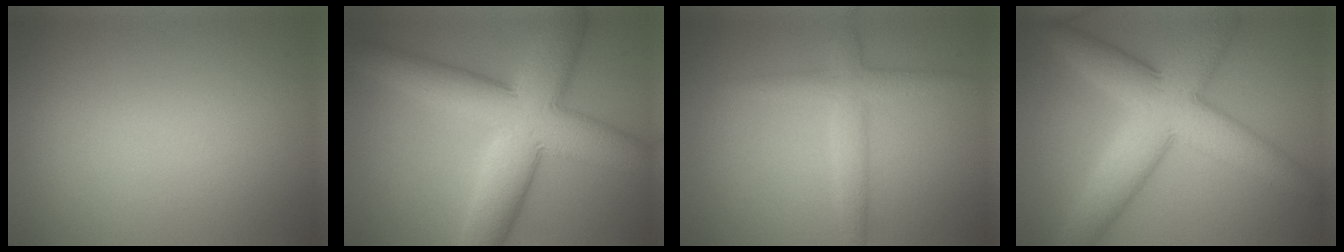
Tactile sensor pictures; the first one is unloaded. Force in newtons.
{"total": 11.0, "press": 11.0, "slide": 0.2}
{"total": 2.8, "press": 2.8, "slide": 0.1}
{"total": 9.2, "press": 9.2, "slide": 0.1}